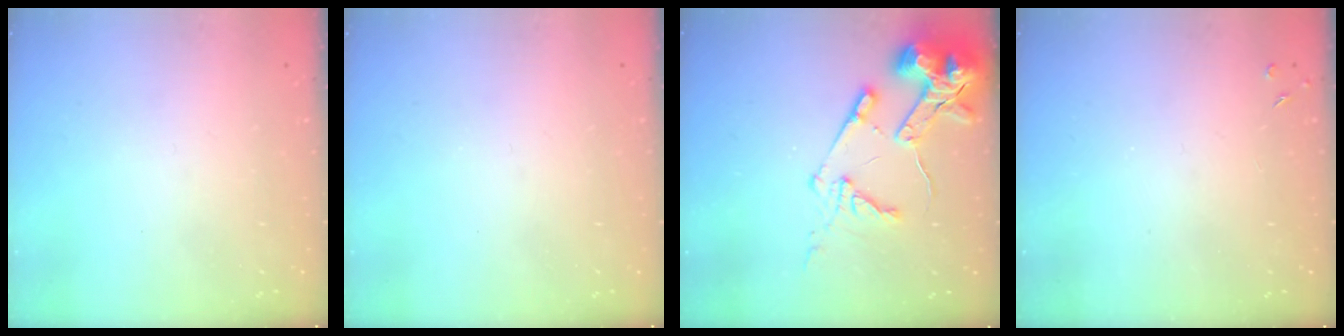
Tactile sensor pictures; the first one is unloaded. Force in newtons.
{"total": 0.0}
{"total": 14.5, "press": 14.3, "slide": 1.9}
{"total": 2.5, "press": 2.5, "slide": 0.5}